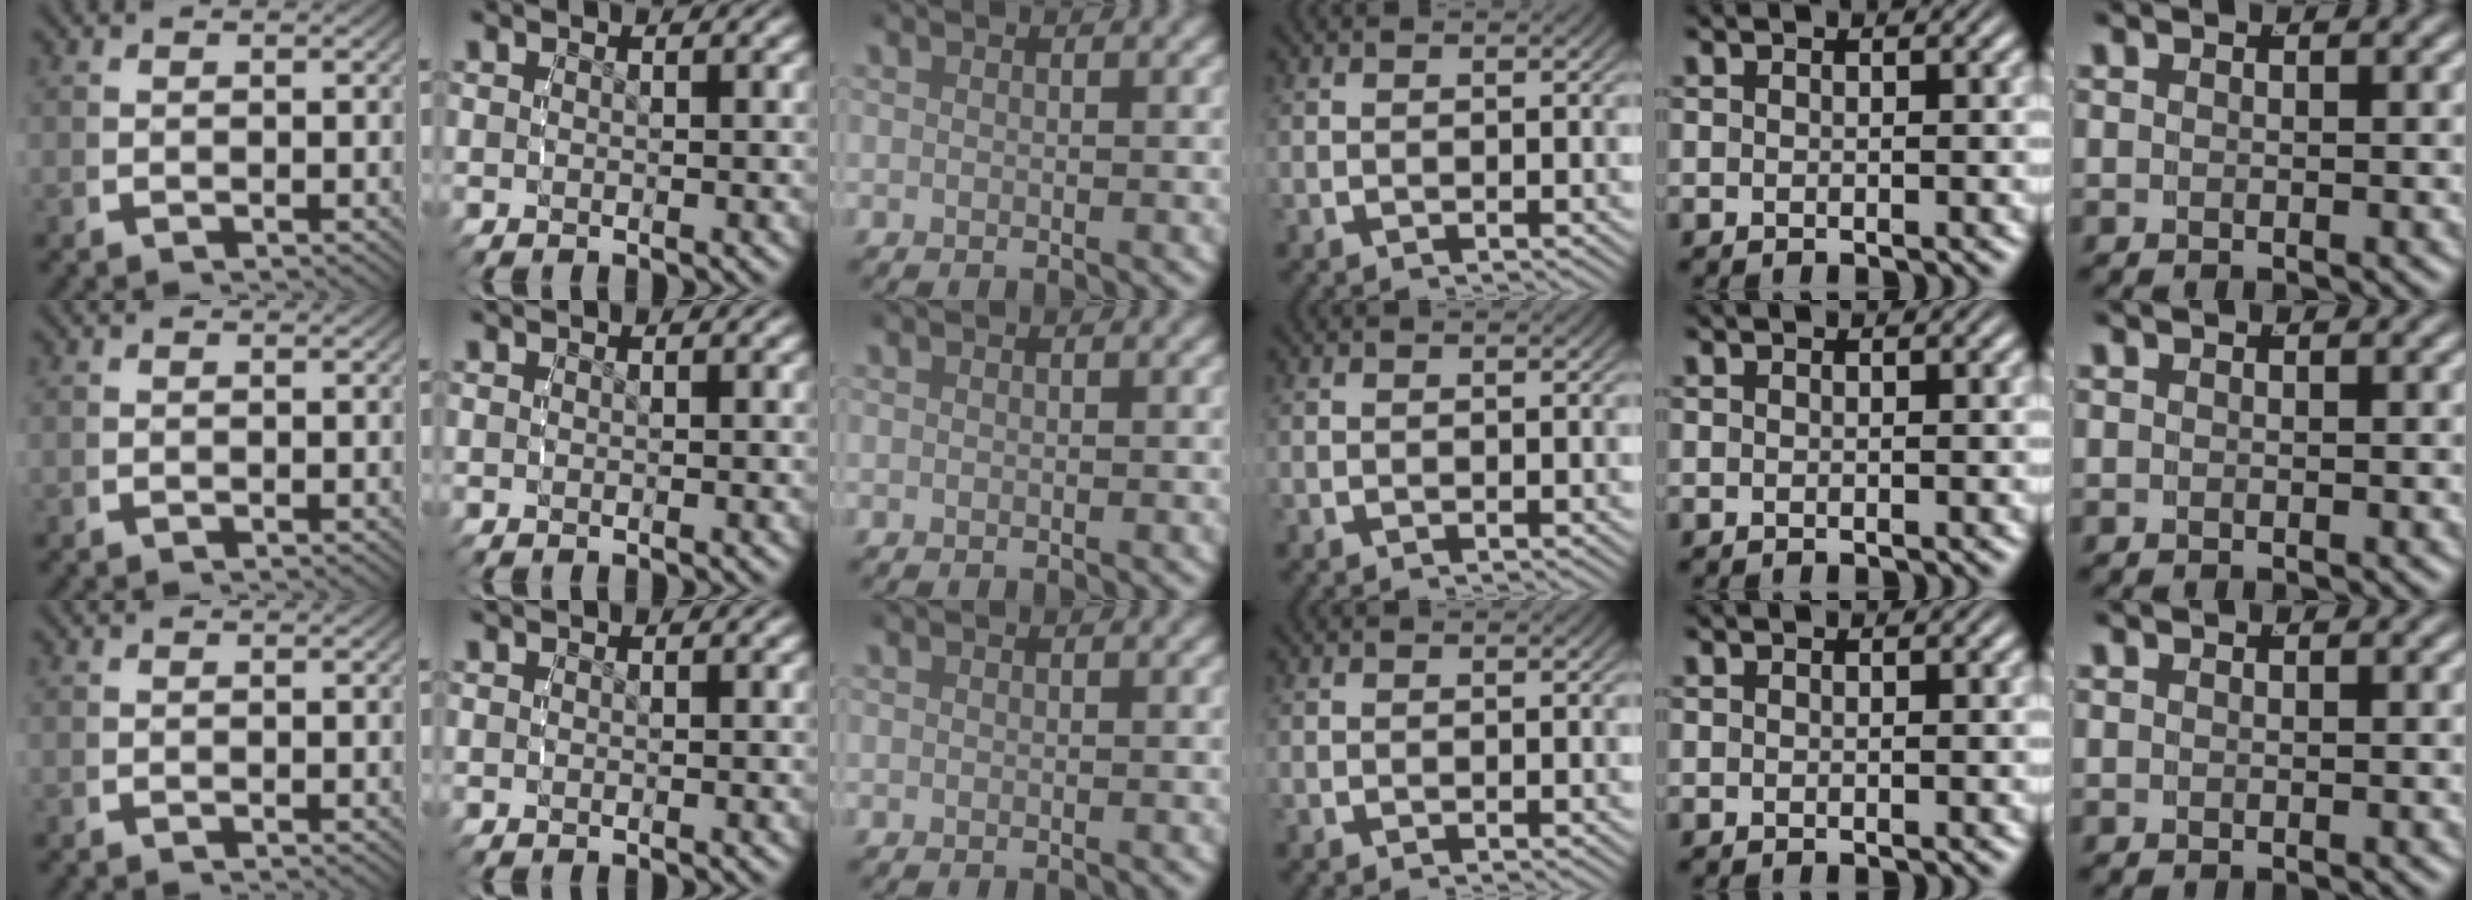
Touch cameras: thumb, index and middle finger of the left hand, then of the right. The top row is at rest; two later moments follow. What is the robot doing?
{"motion": "reach", "object": "string"}